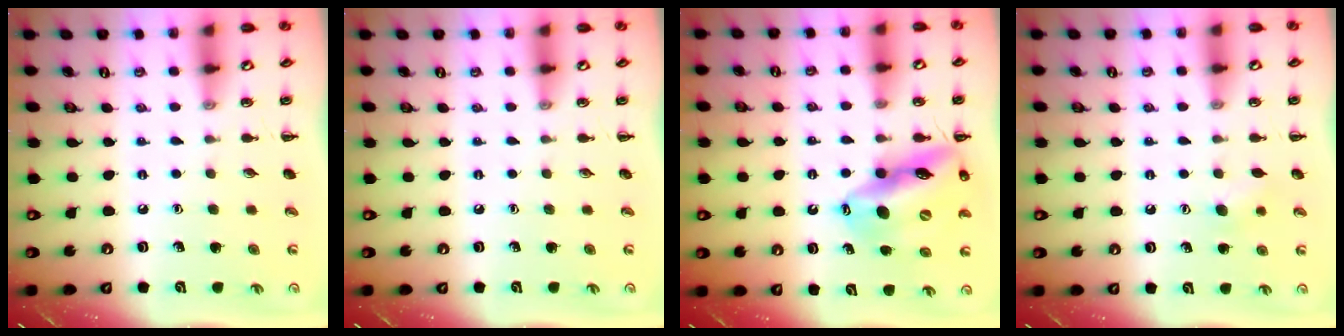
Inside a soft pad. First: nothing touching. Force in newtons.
{"total": 0.0}
{"total": 17.6, "press": 17.0, "slide": 4.3}
{"total": 5.6, "press": 5.4, "slide": 1.4}